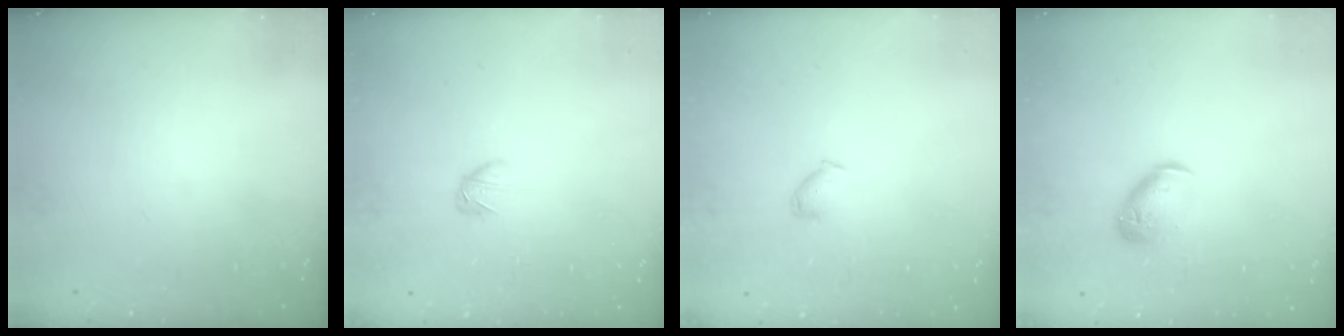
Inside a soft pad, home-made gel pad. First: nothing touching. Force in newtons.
{"total": 3.1, "press": 3.0, "slide": 0.7}
{"total": 3.9, "press": 3.9, "slide": 0.8}
{"total": 9.0, "press": 8.9, "slide": 1.3}